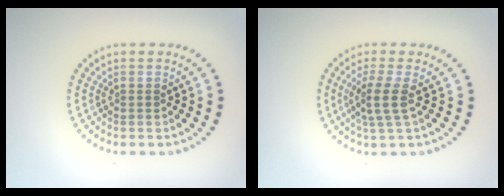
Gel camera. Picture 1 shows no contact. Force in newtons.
{"total": 2.7, "press": 2.1, "slide": 1.6}